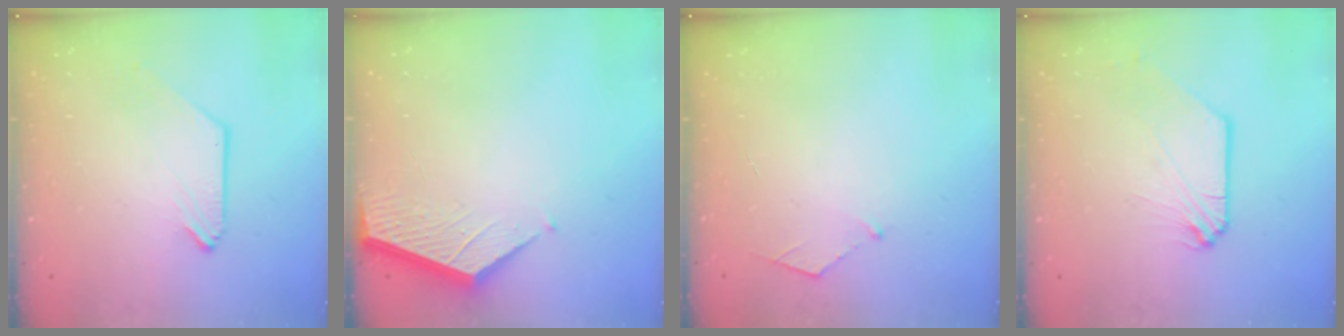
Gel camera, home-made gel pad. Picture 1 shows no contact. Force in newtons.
{"total": 3.6, "press": 3.5, "slide": 0.3}
{"total": 3.3, "press": 3.3, "slide": 0.4}
{"total": 0.8, "press": 0.8, "slide": 0.2}